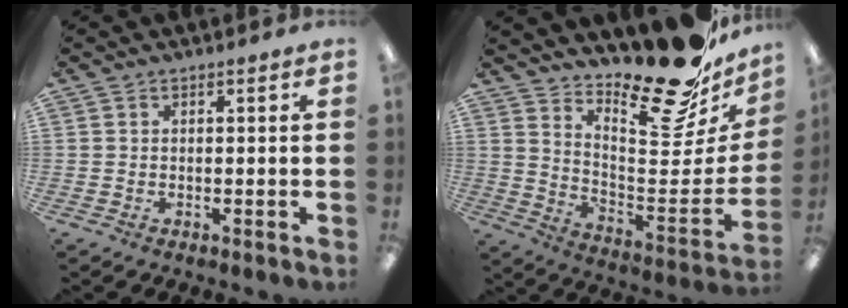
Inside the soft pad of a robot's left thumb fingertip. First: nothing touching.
{"total": 24.0, "force": [19.5, 6.5, 12.4], "torque": [-0.142, -0.155, 0.313]}